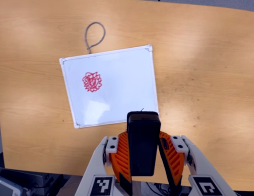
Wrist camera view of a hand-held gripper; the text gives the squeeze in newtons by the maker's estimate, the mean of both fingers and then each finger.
{"total": 5.3, "left": 4.6, "right": 6.0}